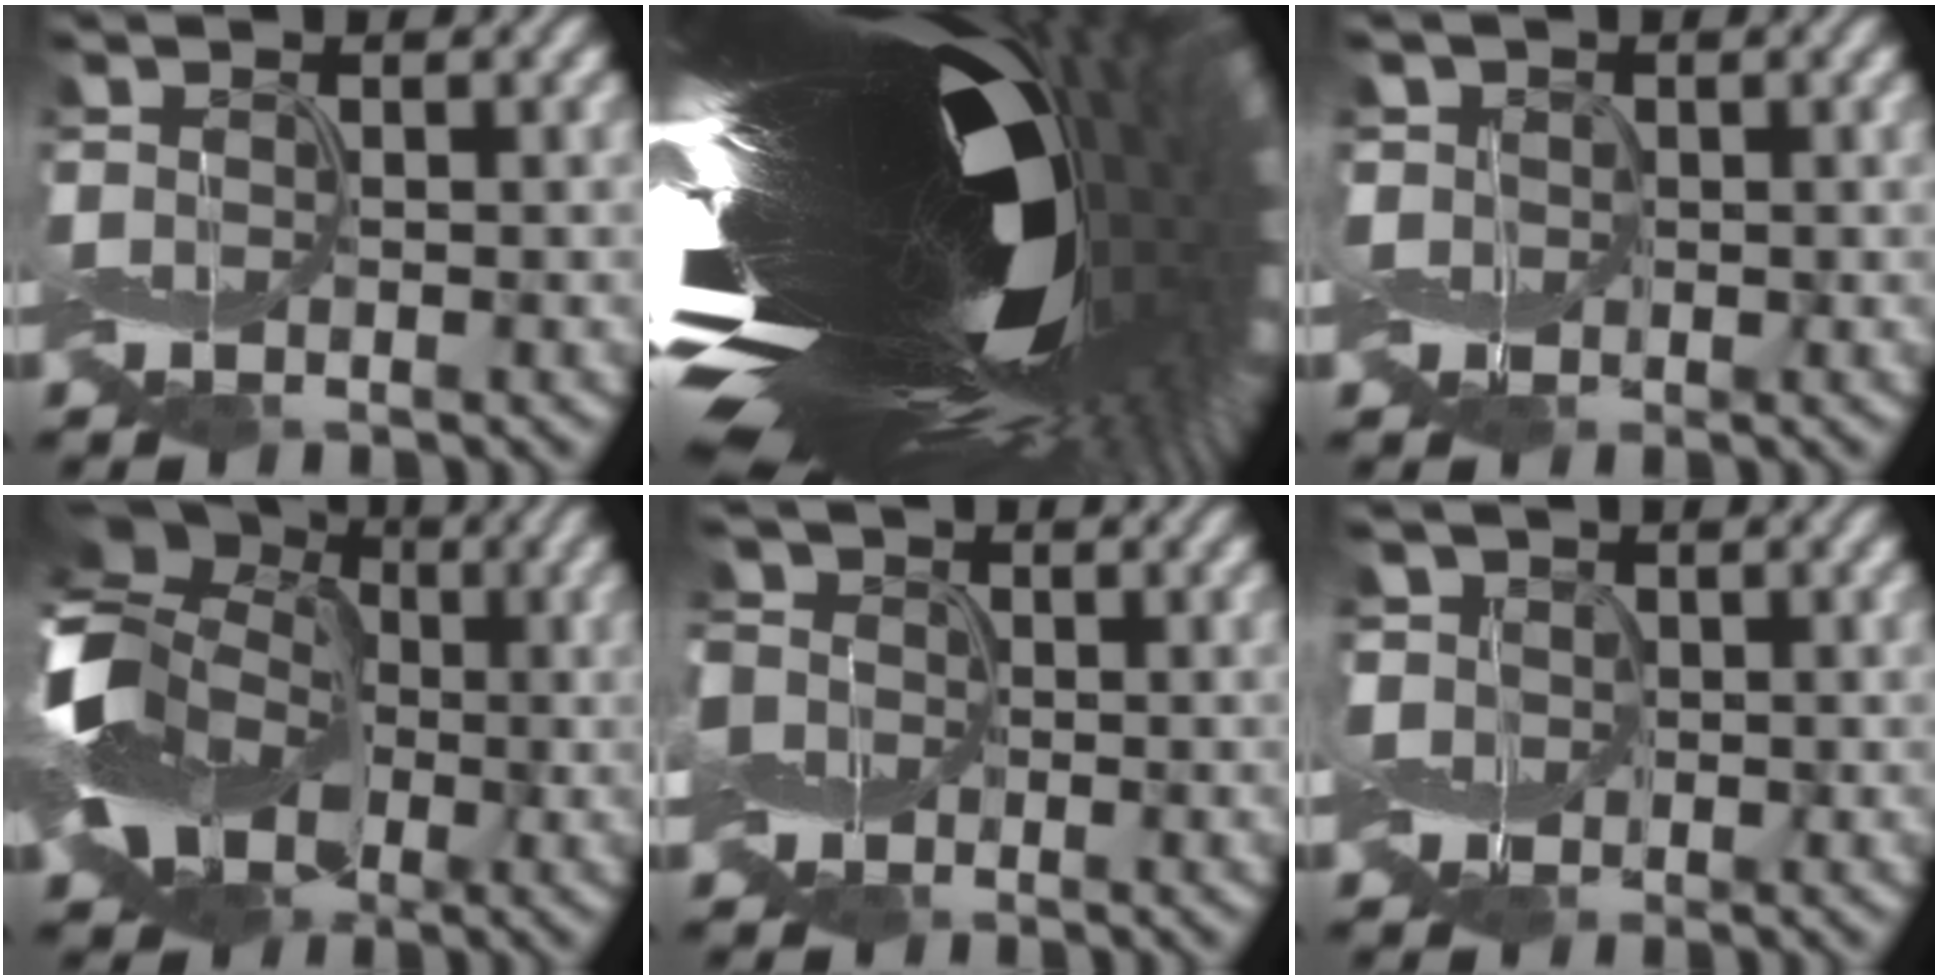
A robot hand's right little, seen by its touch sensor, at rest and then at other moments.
{"total": 20.8, "force": [0.7, 7.8, 19.2], "torque": [-0.326, -0.057, 0.013]}
{"total": 1.6, "force": [0.1, 1.6, 0.2], "torque": [-0.008, -0.002, 0.000]}
{"total": 16.4, "force": [-0.8, 13.1, 9.8], "torque": [-0.202, -0.003, -0.057]}
{"total": 5.5, "force": [0.4, 4.9, 2.5], "torque": [-0.067, 0.020, -0.017]}
{"total": 2.2, "force": [0.1, 2.1, 0.3], "torque": [-0.013, 0.000, -0.007]}